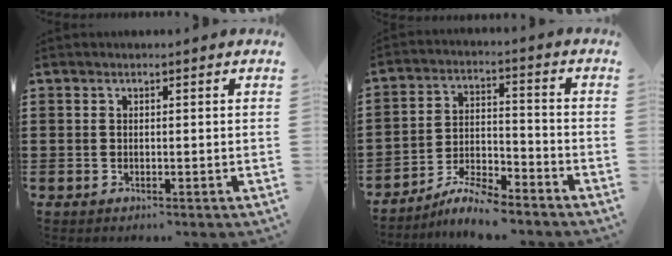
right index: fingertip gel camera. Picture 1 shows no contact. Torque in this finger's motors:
{"motor_torque": [0.55, -0.49, 0.21, 0.06]}